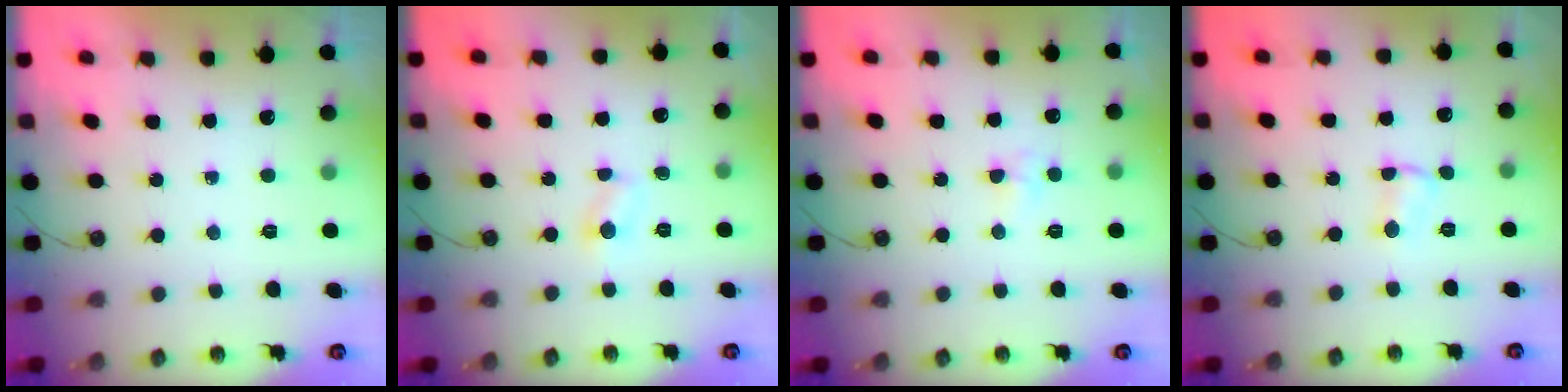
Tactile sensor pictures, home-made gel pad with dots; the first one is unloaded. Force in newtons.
{"total": 3.9, "press": 3.9, "slide": 0.3}
{"total": 3.4, "press": 3.4, "slide": 0.3}
{"total": 3.0, "press": 3.0, "slide": 0.4}